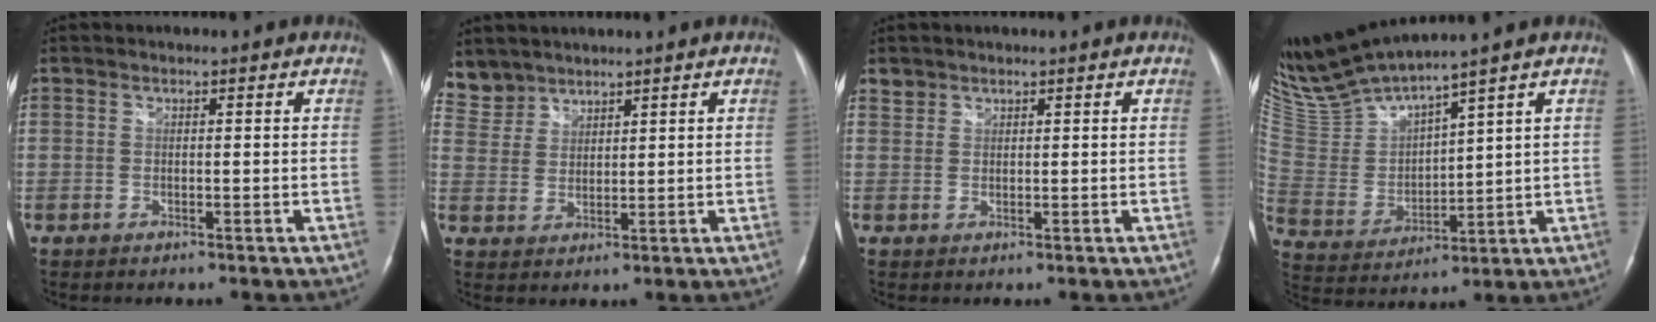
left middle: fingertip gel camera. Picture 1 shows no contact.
{"total": 5.3, "force": [4.7, 2.2, -0.4], "torque": [0.008, 0.008, 0.104]}
{"total": 1.4, "force": [1.2, 0.8, -0.2], "torque": [0.008, 0.006, 0.020]}
{"total": 13.0, "force": [11.9, -0.4, 5.3], "torque": [-0.125, -0.009, 0.250]}